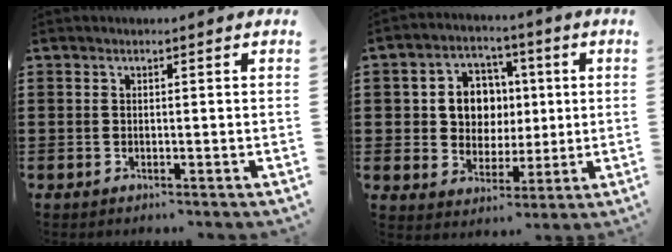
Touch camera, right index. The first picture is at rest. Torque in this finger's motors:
{"motor_torque": [1.08, -0.54, 0.27, 0.07]}